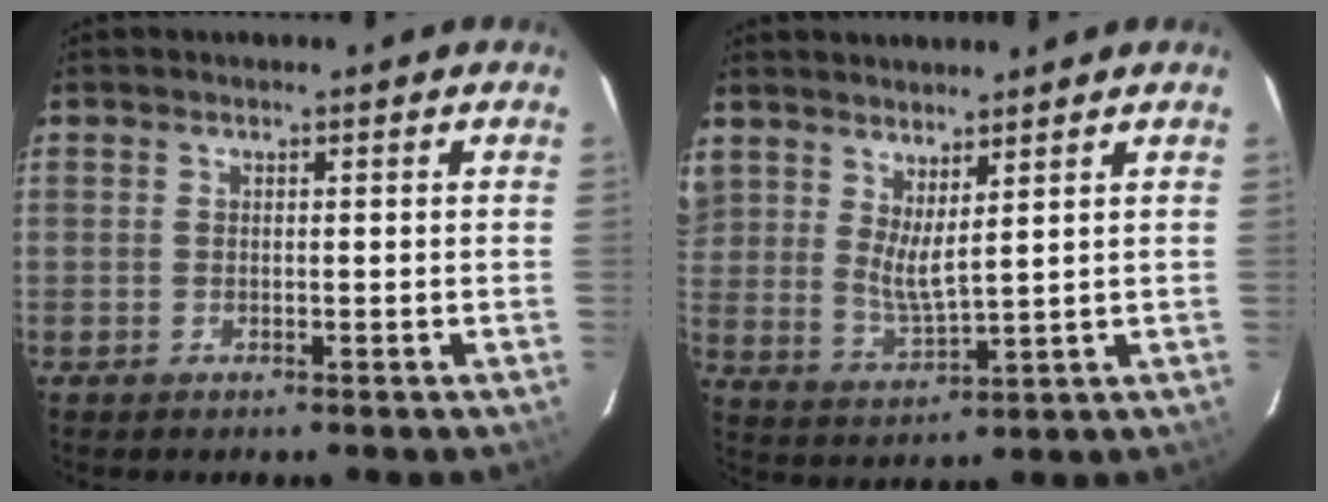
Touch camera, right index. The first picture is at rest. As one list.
[{"total": 6.5, "force": [4.7, 1.3, 4.2], "torque": [-0.078, -0.005, 0.086]}]